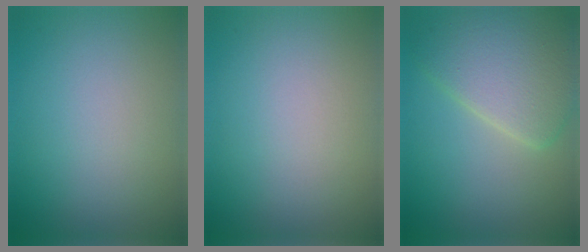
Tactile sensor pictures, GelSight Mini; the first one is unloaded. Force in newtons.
{"total": 0.0}
{"total": 6.3, "press": 6.3, "slide": 0.2}